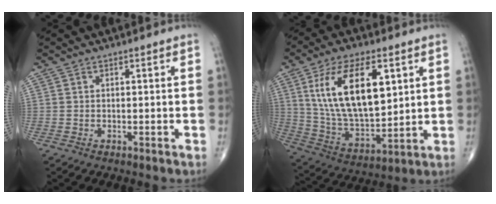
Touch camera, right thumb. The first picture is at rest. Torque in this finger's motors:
{"motor_torque": [-0.73, 1.79, 1.80, 0.97, 0.39]}